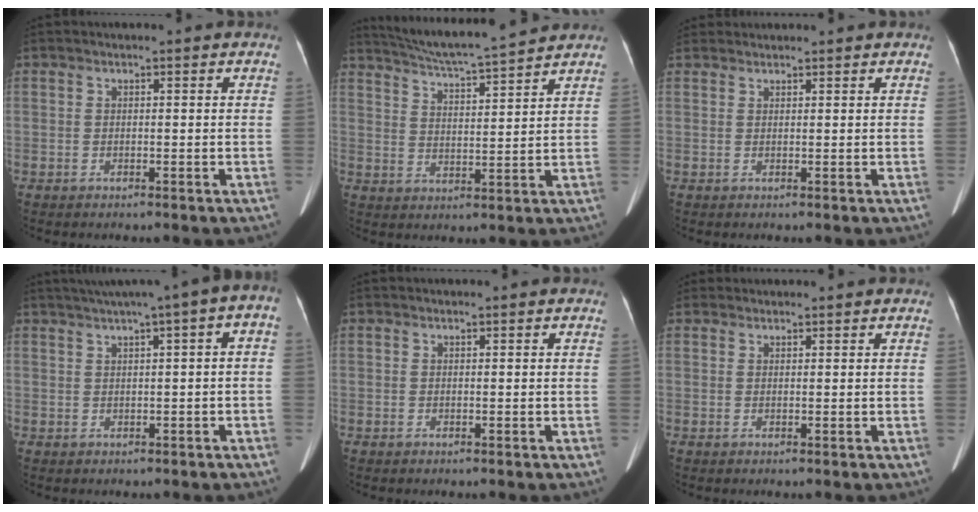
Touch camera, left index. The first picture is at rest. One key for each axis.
{"total": 12.1, "fx": 11.2, "fy": -0.7, "fz": 4.5, "tx": -0.086, "ty": 0.013, "tz": 0.178}
{"total": 3.3, "fx": 3.1, "fy": 0.6, "fz": 0.5, "tx": -0.014, "ty": 0.031, "tz": 0.057}
{"total": 7.9, "fx": 2.8, "fy": 1.5, "fz": 7.2, "tx": -0.106, "ty": 0.043, "tz": 0.034}
{"total": 0.0}
{"total": 1.4, "fx": 1.4, "fy": 0.3, "fz": 0.0, "tx": -0.007, "ty": 0.014, "tz": 0.027}